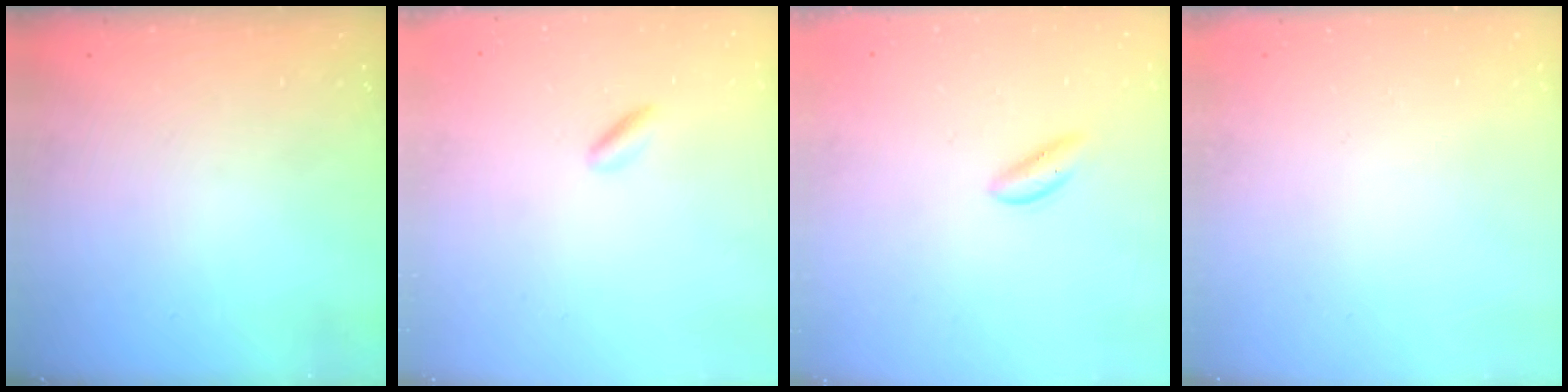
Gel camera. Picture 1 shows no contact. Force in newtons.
{"total": 0.9, "press": 0.6, "slide": 0.7}
{"total": 1.3, "press": 1.3, "slide": 0.3}
{"total": 0.0}